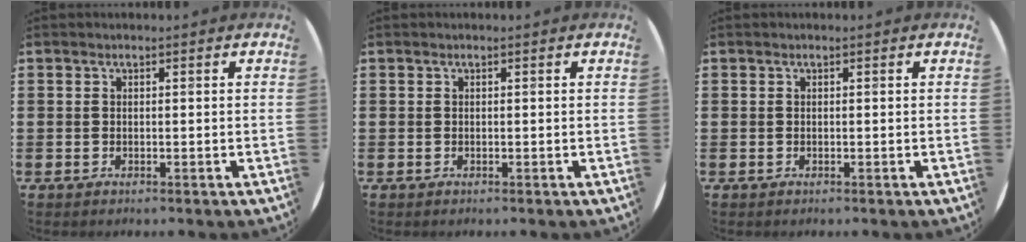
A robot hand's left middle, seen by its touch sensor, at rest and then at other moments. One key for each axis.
{"total": 0.0}
{"total": 0.0}